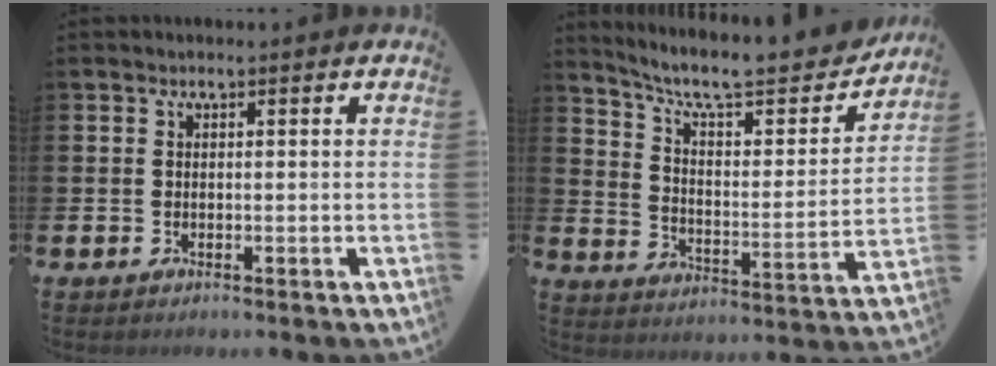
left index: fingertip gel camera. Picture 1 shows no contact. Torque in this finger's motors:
{"motor_torque": [-0.26, -0.82, 0.46, 0.18]}